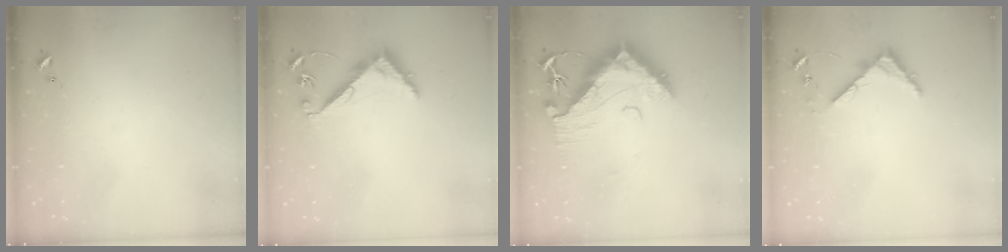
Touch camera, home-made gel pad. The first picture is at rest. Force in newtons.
{"total": 6.7, "press": 6.6, "slide": 0.7}
{"total": 16.5, "press": 16.4, "slide": 1.3}
{"total": 4.6, "press": 4.6, "slide": 0.4}